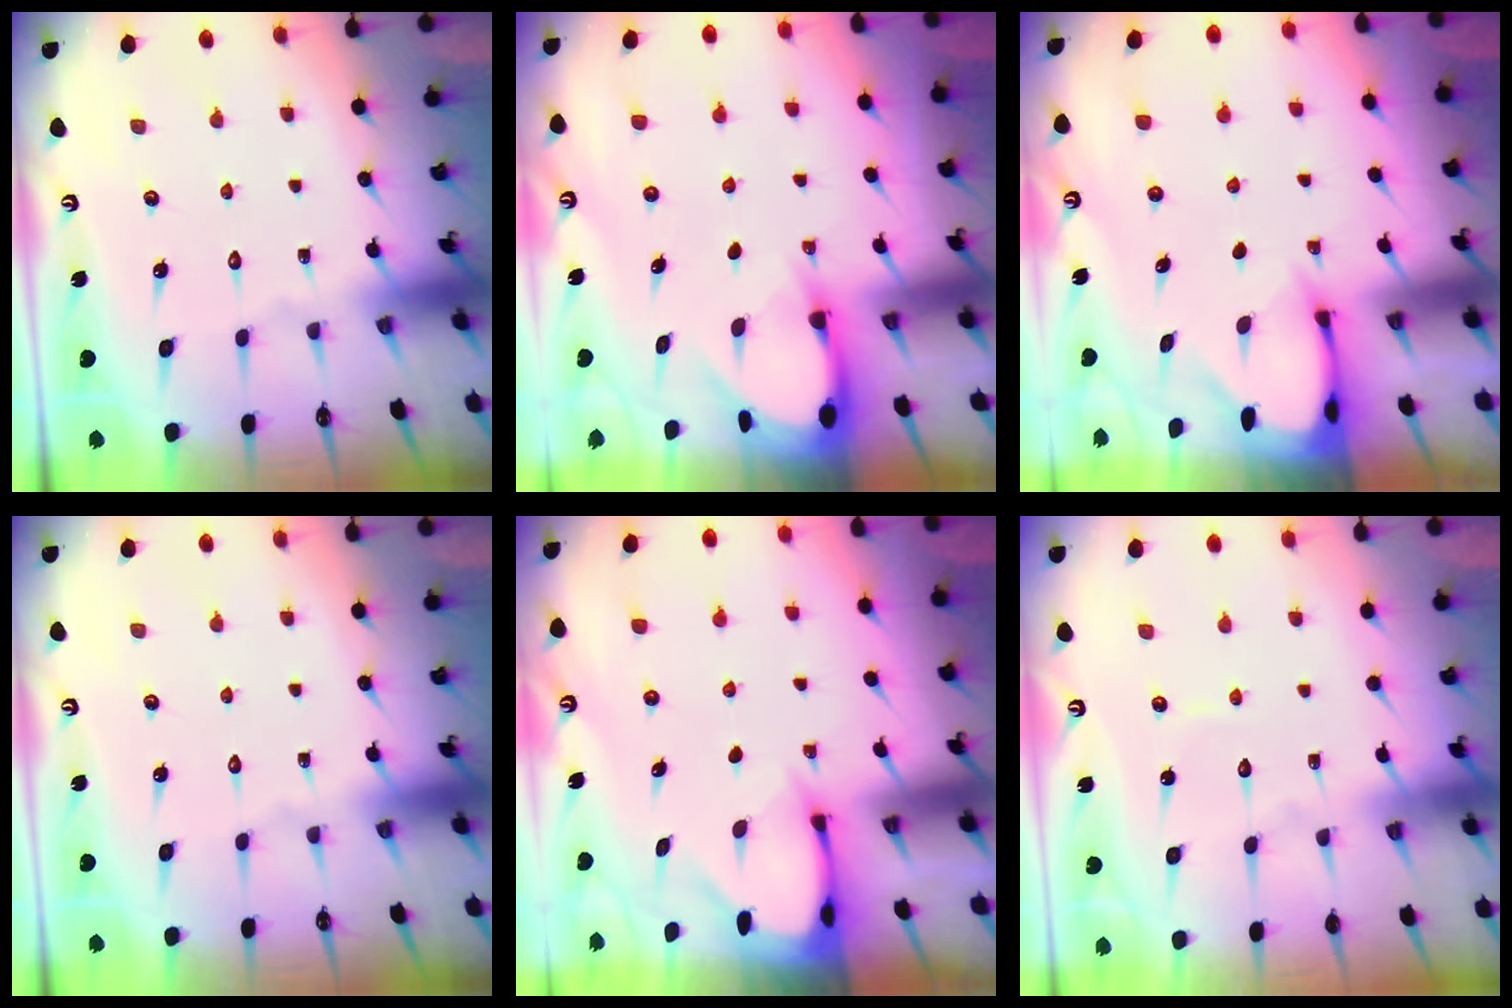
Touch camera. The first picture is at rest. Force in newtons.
{"total": 3.2, "press": 3.2, "slide": 0.3}
{"total": 2.4, "press": 2.4, "slide": 0.3}
{"total": 0.0}
{"total": 2.4, "press": 2.4, "slide": 0.3}
{"total": 3.3, "press": 3.3, "slide": 0.4}